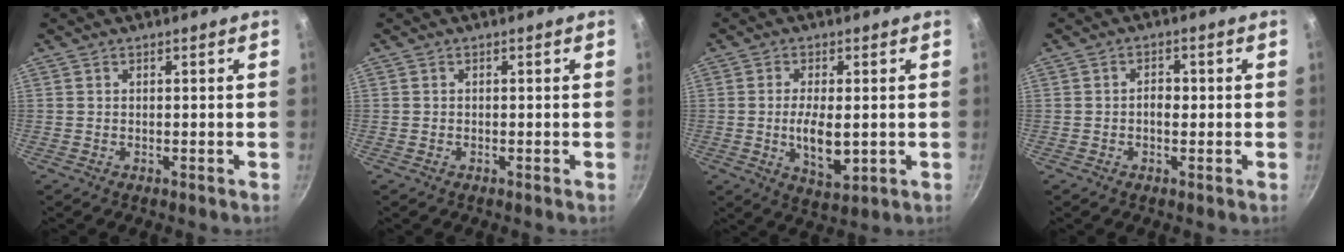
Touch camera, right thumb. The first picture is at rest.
{"total": 0.0}
{"total": 7.9, "force": [-0.5, 3.4, 7.1], "torque": [-0.128, -0.010, -0.003]}
{"total": 2.5, "force": [-0.2, 1.7, 1.9], "torque": [-0.017, 0.007, -0.007]}